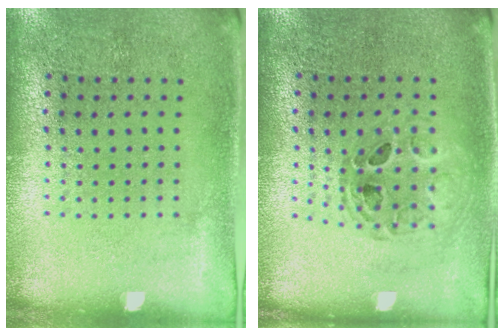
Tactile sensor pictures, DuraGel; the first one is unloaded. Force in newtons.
{"total": 0.8, "press": 0.7, "slide": 0.1}